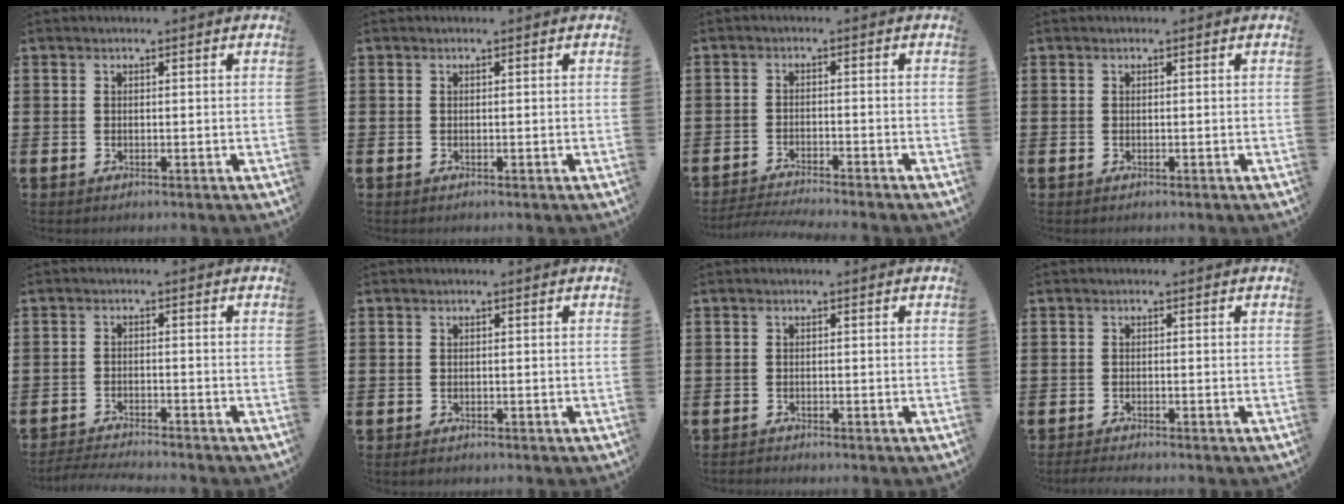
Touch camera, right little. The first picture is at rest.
{"total": 0.0}
{"total": 2.3, "force": [-2.3, -0.2, 0.5], "torque": [-0.008, 0.002, -0.047]}
{"total": 0.0}
{"total": 2.3, "force": [-2.2, -0.2, 0.6], "torque": [-0.008, 0.002, -0.045]}
{"total": 0.0}
{"total": 0.5, "force": [-0.5, 0.0, -0.1], "torque": [0.000, -0.002, -0.011]}
{"total": 0.9, "force": [-0.9, 0.0, 0.3], "torque": [-0.007, -0.002, -0.017]}